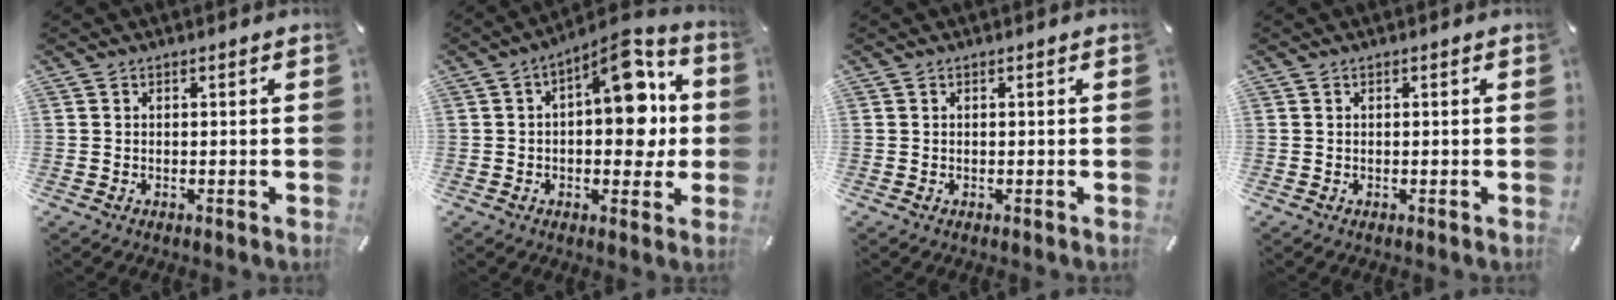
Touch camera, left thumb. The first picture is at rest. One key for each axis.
{"total": 14.6, "fx": 3.0, "fy": 7.8, "fz": 12.0, "tx": -0.138, "ty": -0.032, "tz": 0.048}
{"total": 0.0}
{"total": 0.0}